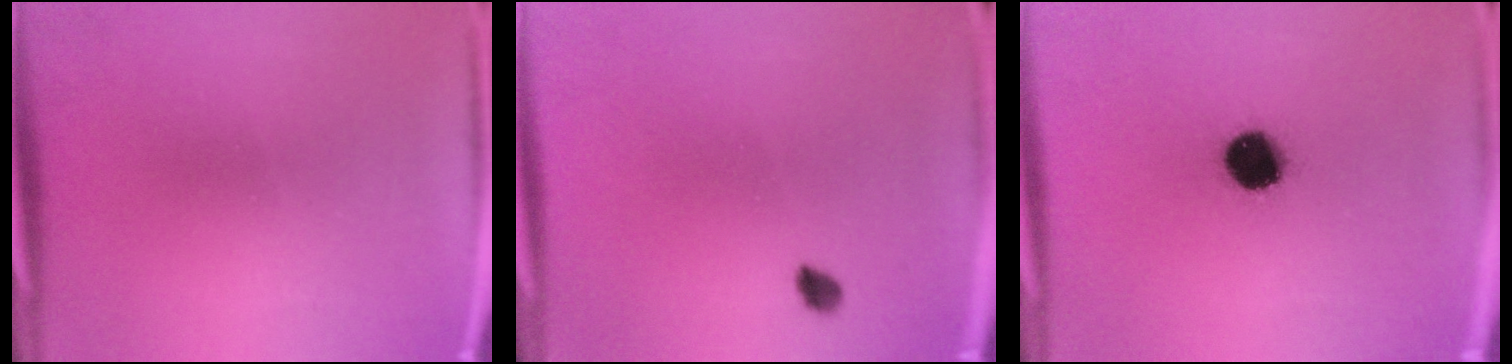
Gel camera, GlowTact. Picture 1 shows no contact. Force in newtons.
{"total": 1.6}
{"total": 10.6}